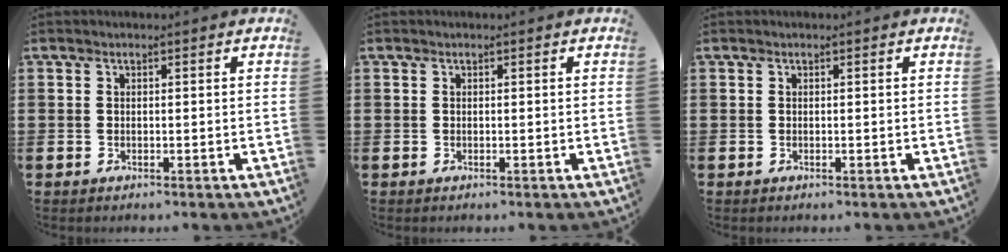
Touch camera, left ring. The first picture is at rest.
{"total": 0.0}
{"total": 0.0}